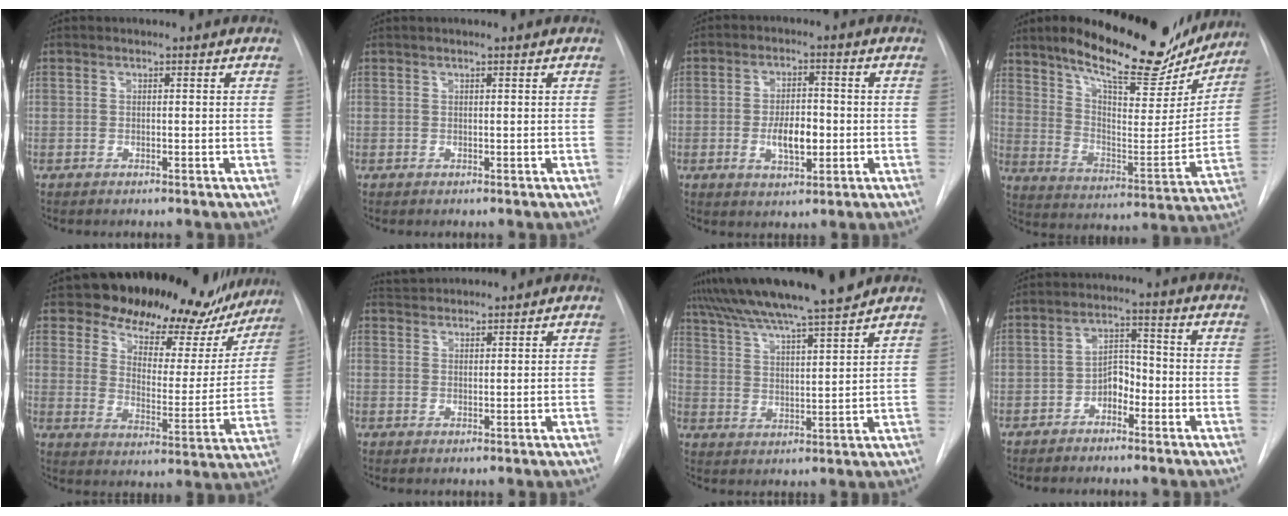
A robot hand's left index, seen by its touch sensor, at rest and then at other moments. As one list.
[{"total": 0.6, "force": [0.4, -0.1, 0.5], "torque": [-0.010, 0.006, 0.008]}, {"total": 6.2, "force": [-1.2, 2.7, 5.4], "torque": [-0.095, 0.001, -0.016]}, {"total": 22.8, "force": [18.3, 6.7, 11.8], "torque": [-0.175, -0.020, 0.262]}, {"total": 24.9, "force": [20.8, 9.9, 9.5], "torque": [-0.145, -0.020, 0.262]}, {"total": 3.2, "force": [3.2, 0.1, -0.1], "torque": [-0.005, 0.025, 0.062]}, {"total": 15.2, "force": [13.5, -1.0, 6.9], "torque": [-0.123, 0.009, 0.216]}, {"total": 4.2, "force": [-2.4, 2.4, 2.6], "torque": [-0.043, 0.015, -0.045]}]